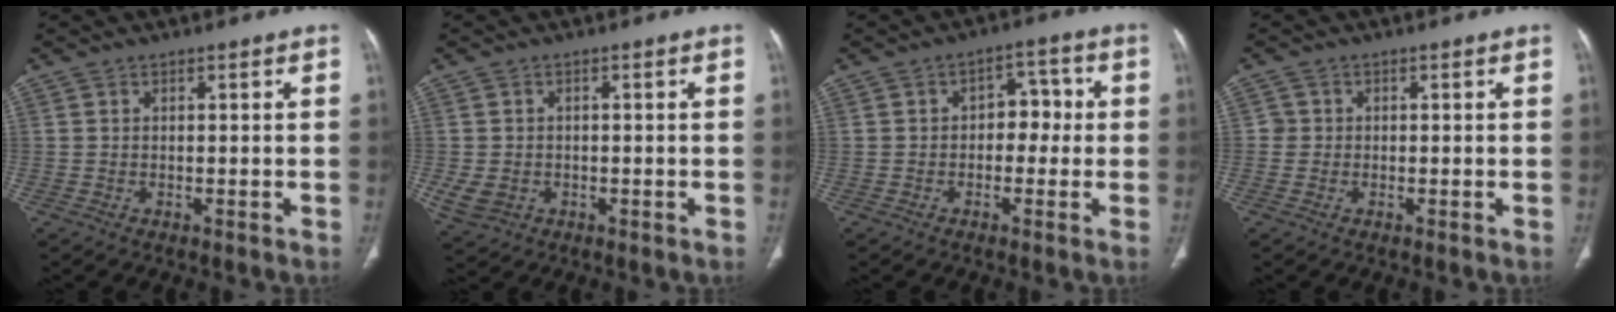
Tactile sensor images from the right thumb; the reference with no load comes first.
{"total": 4.3, "force": [-0.7, 3.5, 2.3], "torque": [-0.047, 0.001, -0.003]}
{"total": 5.7, "force": [-0.1, 4.0, 4.1], "torque": [-0.025, 0.022, -0.009]}
{"total": 1.5, "force": [0.0, 1.5, 0.1], "torque": [0.008, 0.005, -0.002]}